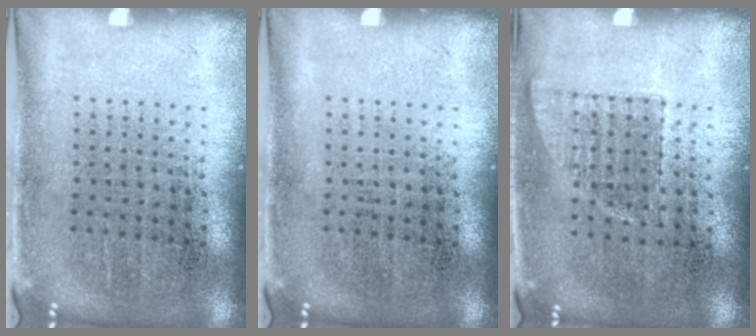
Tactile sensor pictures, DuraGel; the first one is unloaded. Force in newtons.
{"total": 0.0}
{"total": 0.7, "press": 0.6, "slide": 0.2}